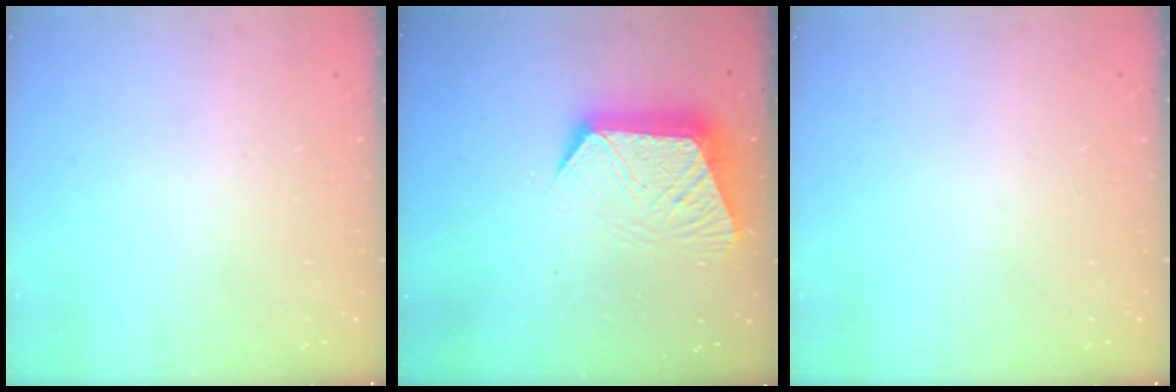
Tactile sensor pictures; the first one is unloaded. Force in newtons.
{"total": 12.9, "press": 12.9, "slide": 1.1}
{"total": 0.0}